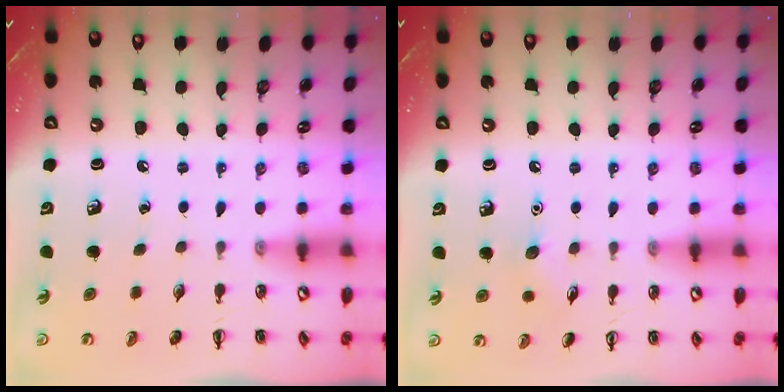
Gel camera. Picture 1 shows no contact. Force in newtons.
{"total": 5.4, "press": 5.1, "slide": 1.7}